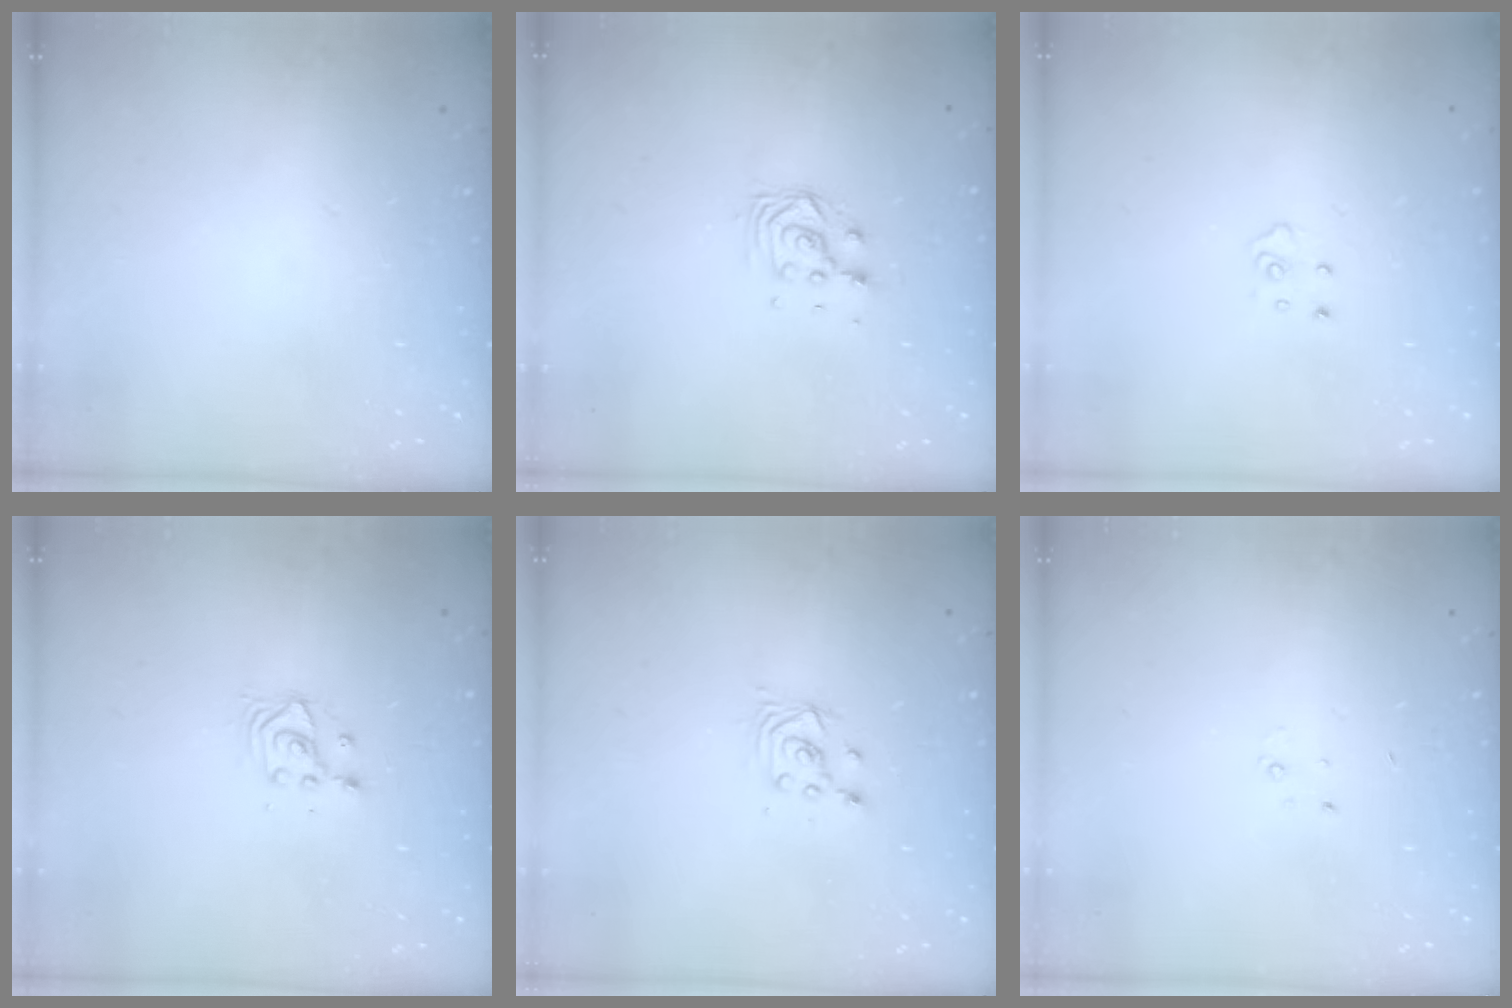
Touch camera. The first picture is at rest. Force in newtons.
{"total": 5.5, "press": 5.4, "slide": 0.7}
{"total": 3.8, "press": 3.8, "slide": 0.3}
{"total": 3.7, "press": 3.7, "slide": 0.3}
{"total": 2.6, "press": 2.6, "slide": 0.1}
{"total": 2.3, "press": 2.3, "slide": 0.3}